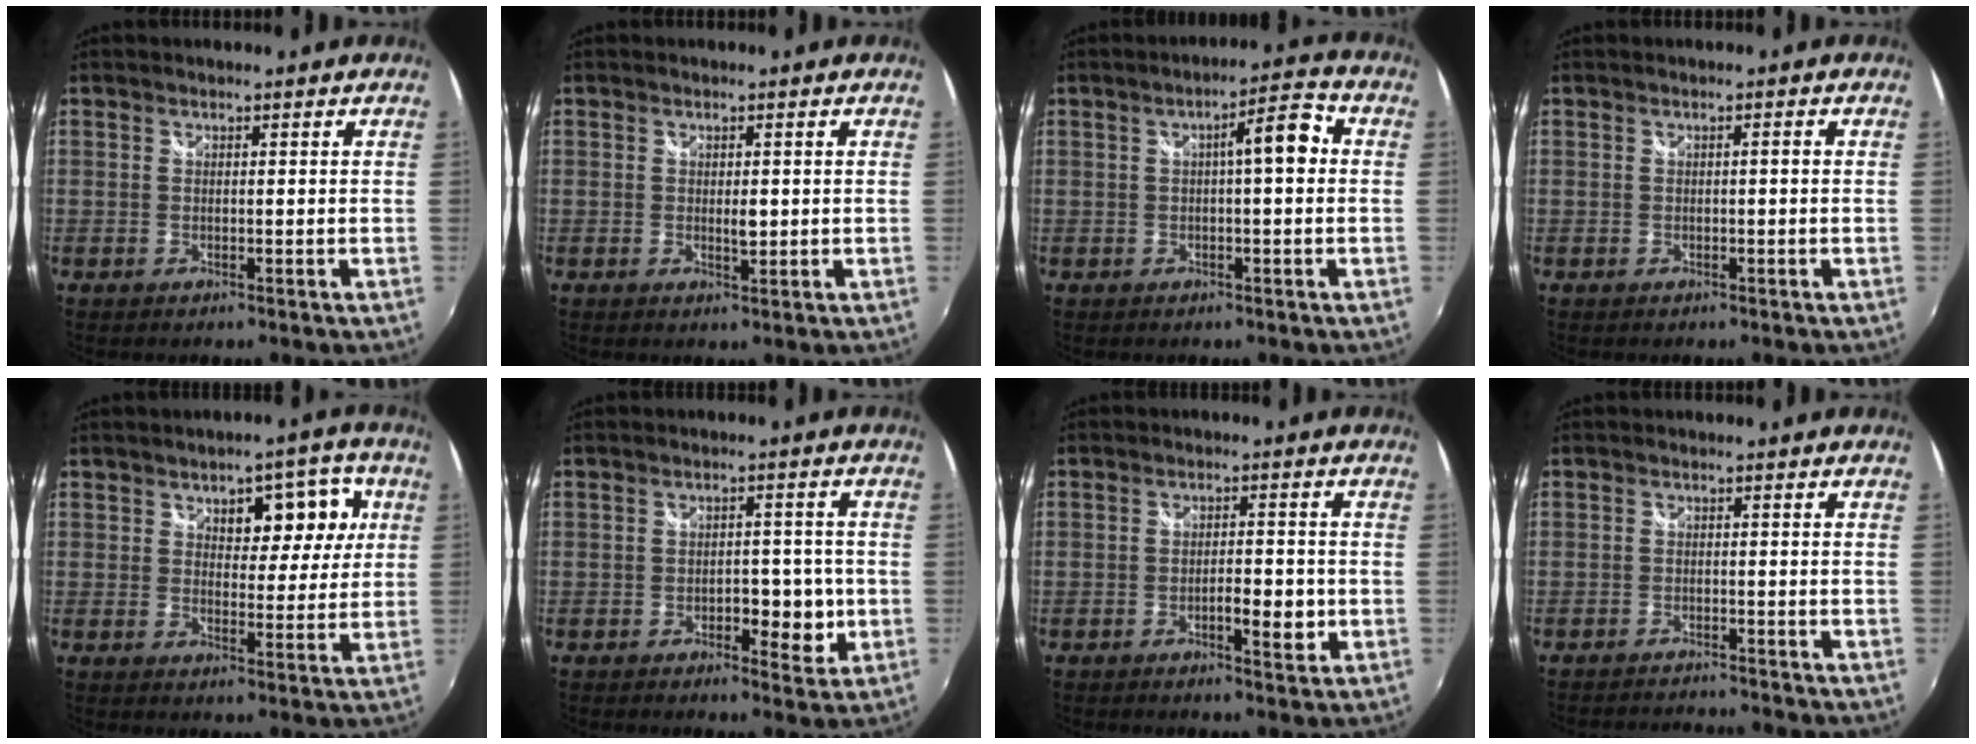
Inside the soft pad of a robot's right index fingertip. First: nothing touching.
{"total": 1.6, "force": [-0.1, 0.8, 1.4], "torque": [-0.023, -0.001, -0.001]}
{"total": 6.2, "force": [0.6, 1.3, 6.0], "torque": [-0.080, 0.025, 0.012]}
{"total": 0.8, "force": [-0.2, 0.2, 0.7], "torque": [-0.009, 0.004, -0.003]}
{"total": 8.7, "force": [3.1, 5.0, 6.4], "torque": [-0.091, 0.023, 0.044]}
{"total": 5.7, "force": [-1.6, 3.3, 4.3], "torque": [-0.066, -0.001, -0.019]}
{"total": 4.4, "force": [-1.6, 1.3, 3.9], "torque": [-0.066, -0.002, -0.023]}
{"total": 5.9, "force": [-5.7, -0.1, 1.4], "torque": [-0.040, -0.010, -0.091]}